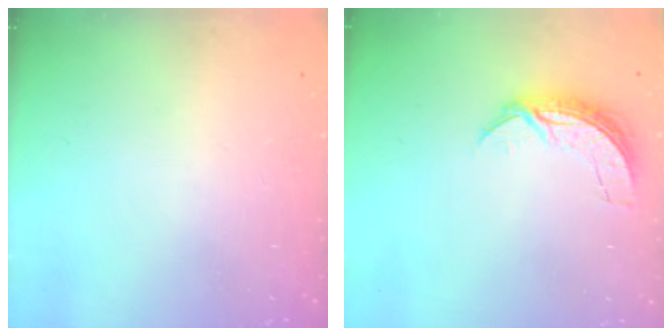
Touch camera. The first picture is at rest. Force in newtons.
{"total": 6.9, "press": 6.8, "slide": 0.5}